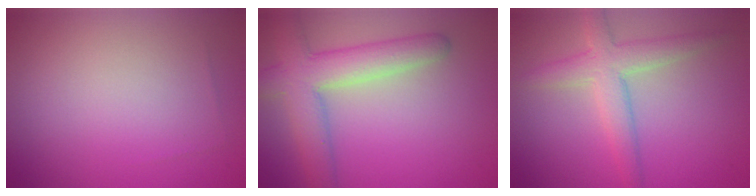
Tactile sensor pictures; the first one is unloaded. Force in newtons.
{"total": 6.0, "press": 6.0, "slide": 0.2}
{"total": 4.0, "press": 4.0, "slide": 0.3}